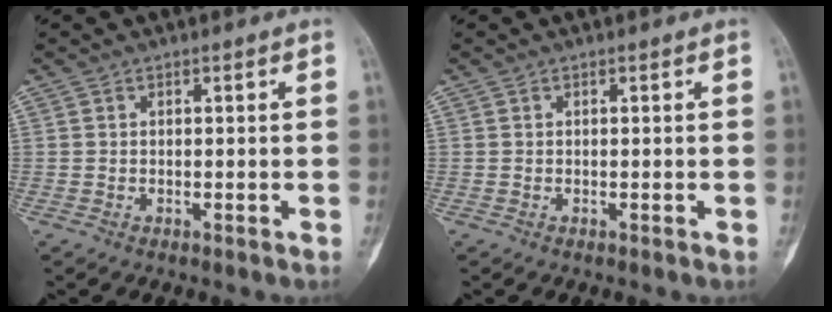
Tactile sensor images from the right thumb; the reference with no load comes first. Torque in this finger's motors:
{"motor_torque": [0.01, -0.01, 0.03, 0.03, 0.01]}